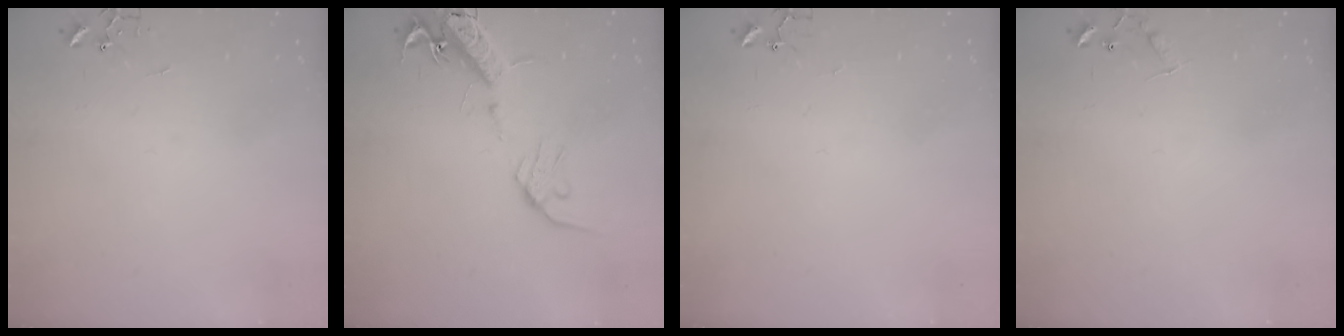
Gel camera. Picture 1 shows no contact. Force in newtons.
{"total": 16.5, "press": 16.2, "slide": 3.6}
{"total": 4.1, "press": 4.1, "slide": 0.2}
{"total": 6.5, "press": 6.5, "slide": 0.6}